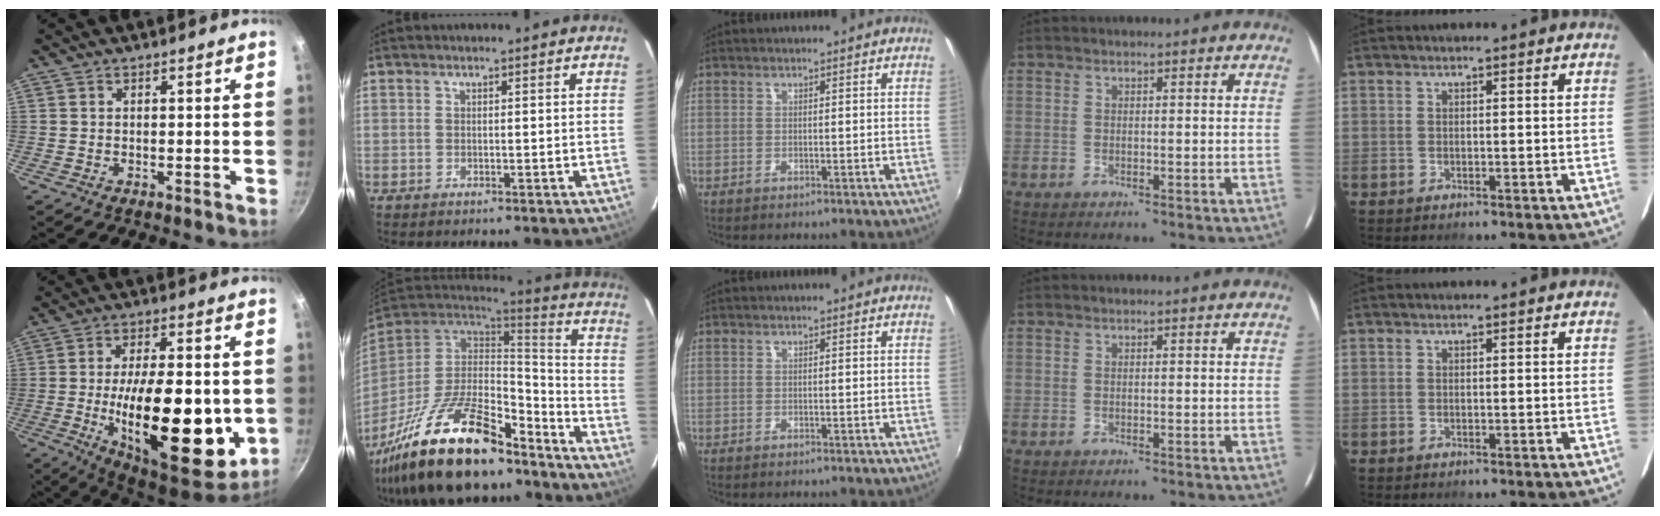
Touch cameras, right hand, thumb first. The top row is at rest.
{"thumb": {"total": 26.3, "force": [-4.4, 11.1, 23.4], "torque": [-0.338, -0.001, -0.057]}, "index": {"total": 29.5, "force": [-20.3, 10.6, 18.5], "torque": [-0.360, -0.030, -0.325]}}